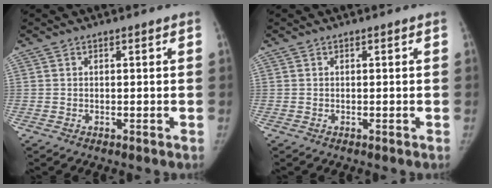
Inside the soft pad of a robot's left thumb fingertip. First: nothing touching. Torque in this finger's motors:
{"motor_torque": [0.23, 0.10, 0.19, 0.28, 0.02]}